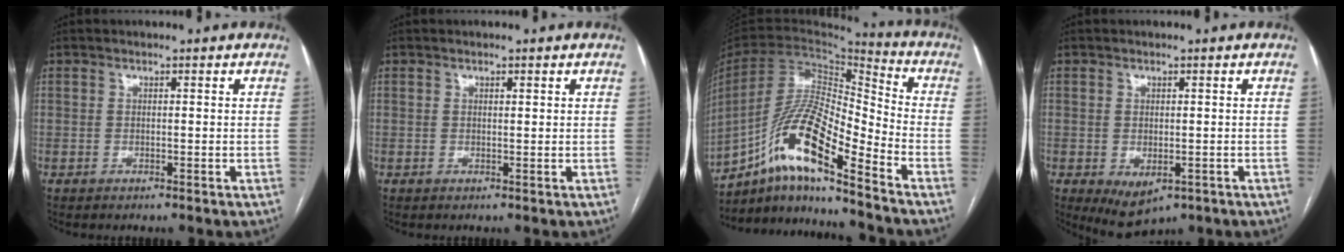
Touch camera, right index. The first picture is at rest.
{"total": 0.5, "force": [0.3, 0.1, 0.4], "torque": [-0.009, -0.001, 0.005]}
{"total": 16.7, "force": [-10.6, 2.2, 12.7], "torque": [-0.251, 0.006, -0.190]}
{"total": 5.1, "force": [-2.1, 2.9, 3.7], "torque": [-0.054, -0.010, -0.017]}